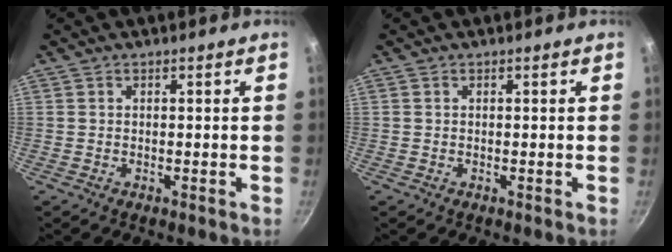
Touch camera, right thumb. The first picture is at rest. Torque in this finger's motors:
{"motor_torque": [-0.04, -0.23, -0.30, 0.15, 0.00]}